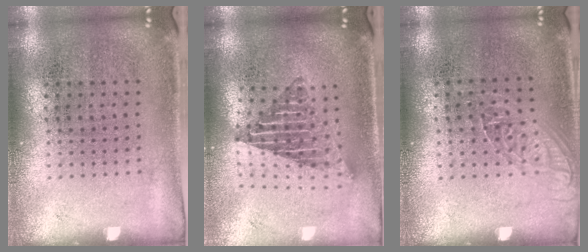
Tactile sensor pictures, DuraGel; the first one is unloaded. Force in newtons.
{"total": 1.9, "press": 1.5, "slide": 1.3}
{"total": 1.1, "press": 1.0, "slide": 0.5}